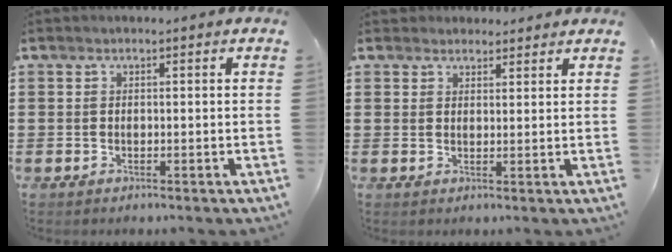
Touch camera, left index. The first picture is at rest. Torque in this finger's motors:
{"motor_torque": [1.34, -0.80, 0.38, 0.02]}